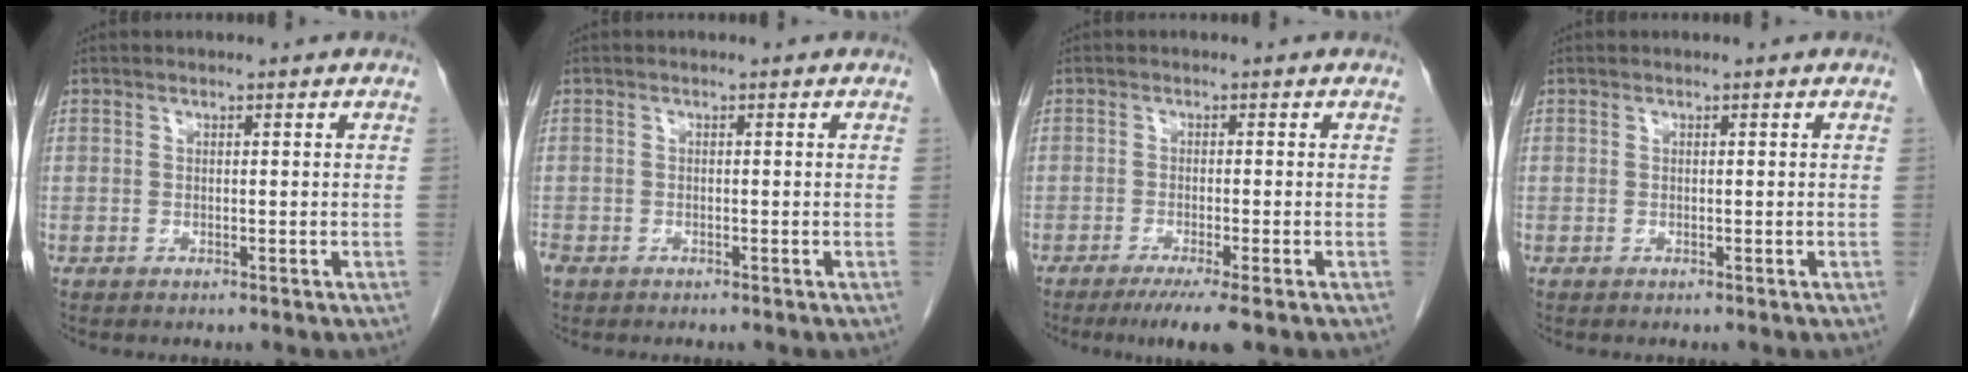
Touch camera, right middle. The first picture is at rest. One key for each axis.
{"total": 1.6, "fx": -1.0, "fy": 1.1, "fz": 0.6, "tx": -0.019, "ty": -0.001, "tz": -0.018}
{"total": 4.7, "fx": -3.2, "fy": -0.1, "fz": 3.5, "tx": -0.050, "ty": -0.012, "tz": -0.054}
{"total": 0.0}